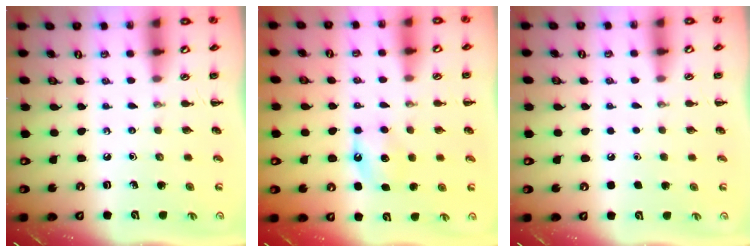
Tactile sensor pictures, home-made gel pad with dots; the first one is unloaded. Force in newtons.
{"total": 7.9, "press": 7.8, "slide": 1.5}
{"total": 1.6, "press": 1.6, "slide": 0.1}